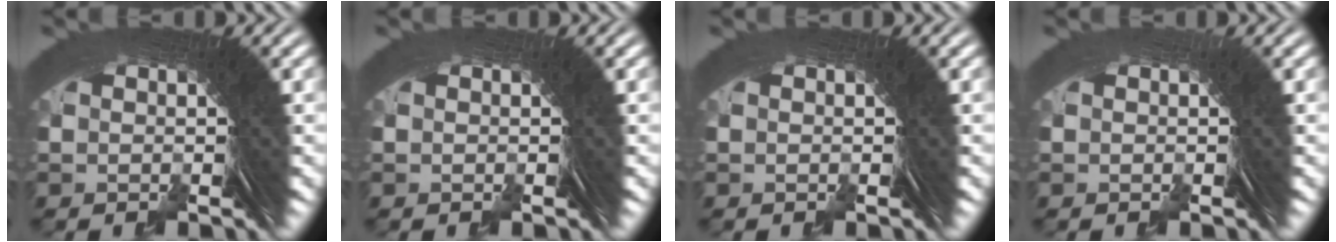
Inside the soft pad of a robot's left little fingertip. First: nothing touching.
{"total": 0.0}
{"total": 0.0}
{"total": 0.6, "force": [-0.3, -0.4, -0.4], "torque": [0.006, 0.004, -0.005]}